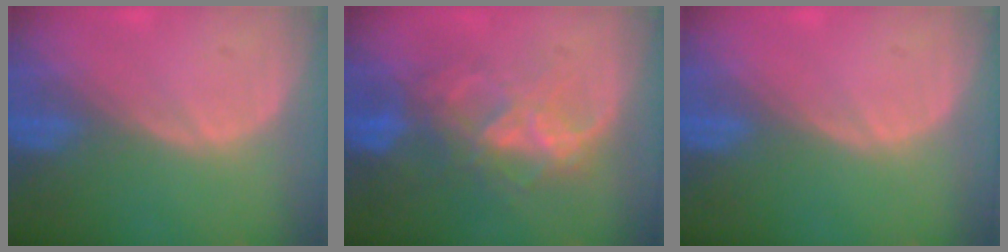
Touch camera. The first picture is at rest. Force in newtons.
{"total": 7.9, "press": 7.2, "slide": 3.3}
{"total": 0.0}